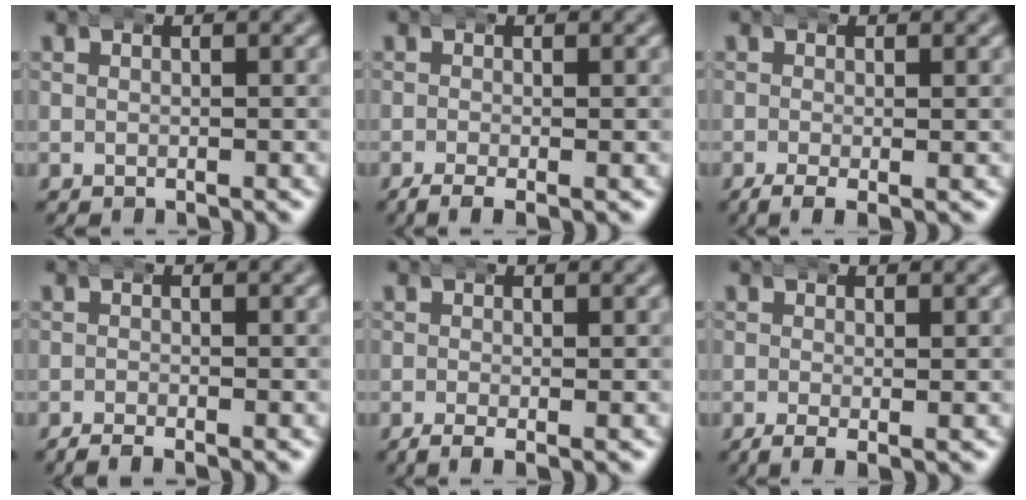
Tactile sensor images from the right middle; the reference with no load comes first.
{"total": 2.3, "force": [-1.7, 0.5, 1.5], "torque": [-0.028, -0.007, -0.026]}
{"total": 2.4, "force": [-1.5, 0.6, 1.7], "torque": [-0.032, -0.009, -0.022]}
{"total": 1.5, "force": [-1.4, 0.1, 0.5], "torque": [-0.012, -0.004, -0.024]}
{"total": 2.1, "force": [-1.4, 0.4, 1.5], "torque": [-0.027, -0.005, -0.022]}
{"total": 2.0, "force": [-1.2, 0.5, 1.6], "torque": [-0.031, -0.008, -0.017]}